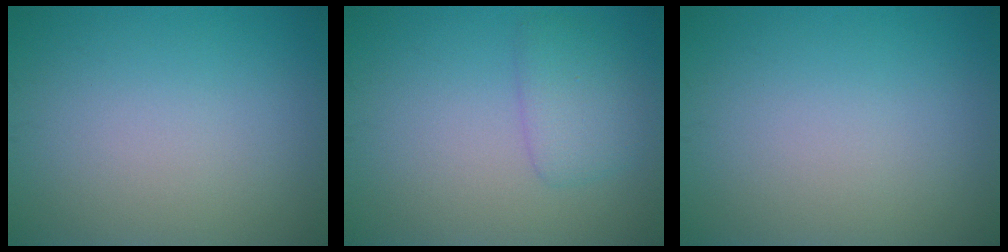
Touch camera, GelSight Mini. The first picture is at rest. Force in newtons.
{"total": 2.6, "press": 2.6, "slide": 0.1}
{"total": 0.0}